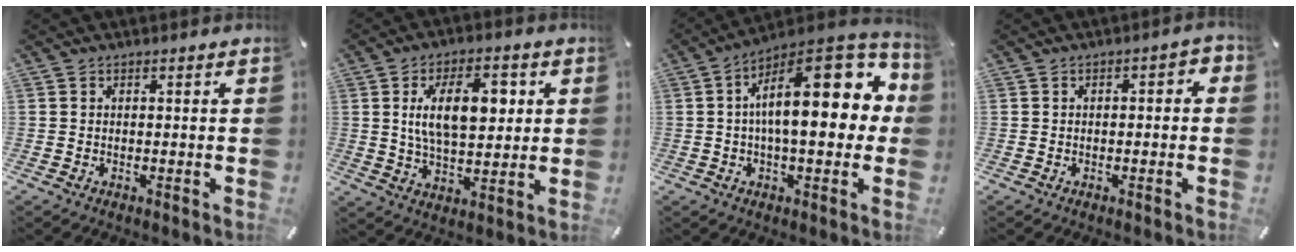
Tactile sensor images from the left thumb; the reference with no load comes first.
{"total": 13.5, "force": [3.4, 7.2, 10.9], "torque": [-0.187, -0.003, 0.054]}
{"total": 21.4, "force": [3.6, 9.3, 19.0], "torque": [-0.271, -0.027, 0.055]}
{"total": 2.4, "force": [-1.1, 1.1, 1.8], "torque": [-0.030, 0.011, -0.021]}